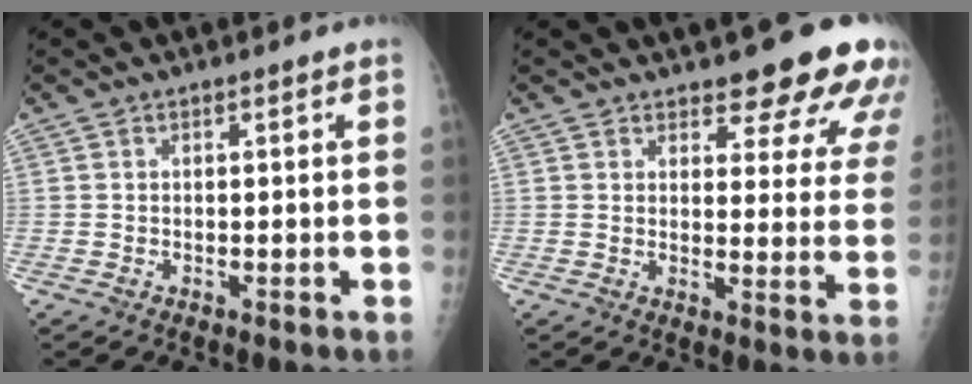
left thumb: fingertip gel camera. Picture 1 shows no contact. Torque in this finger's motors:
{"motor_torque": [0.30, 0.31, 0.91, -0.58, 0.03]}